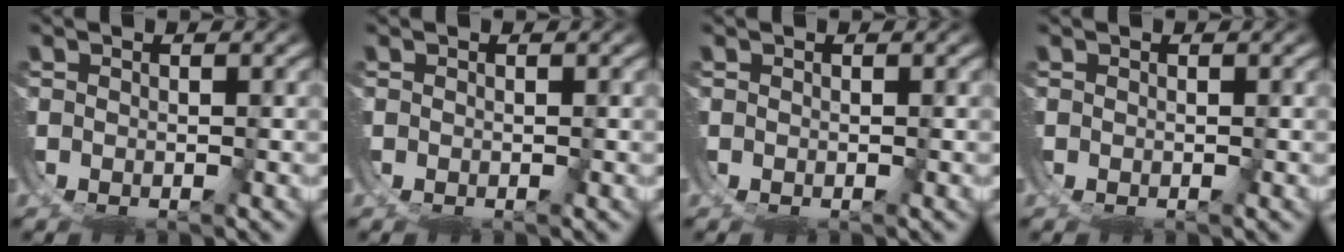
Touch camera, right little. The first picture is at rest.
{"total": 0.0}
{"total": 0.0}
{"total": 0.0}